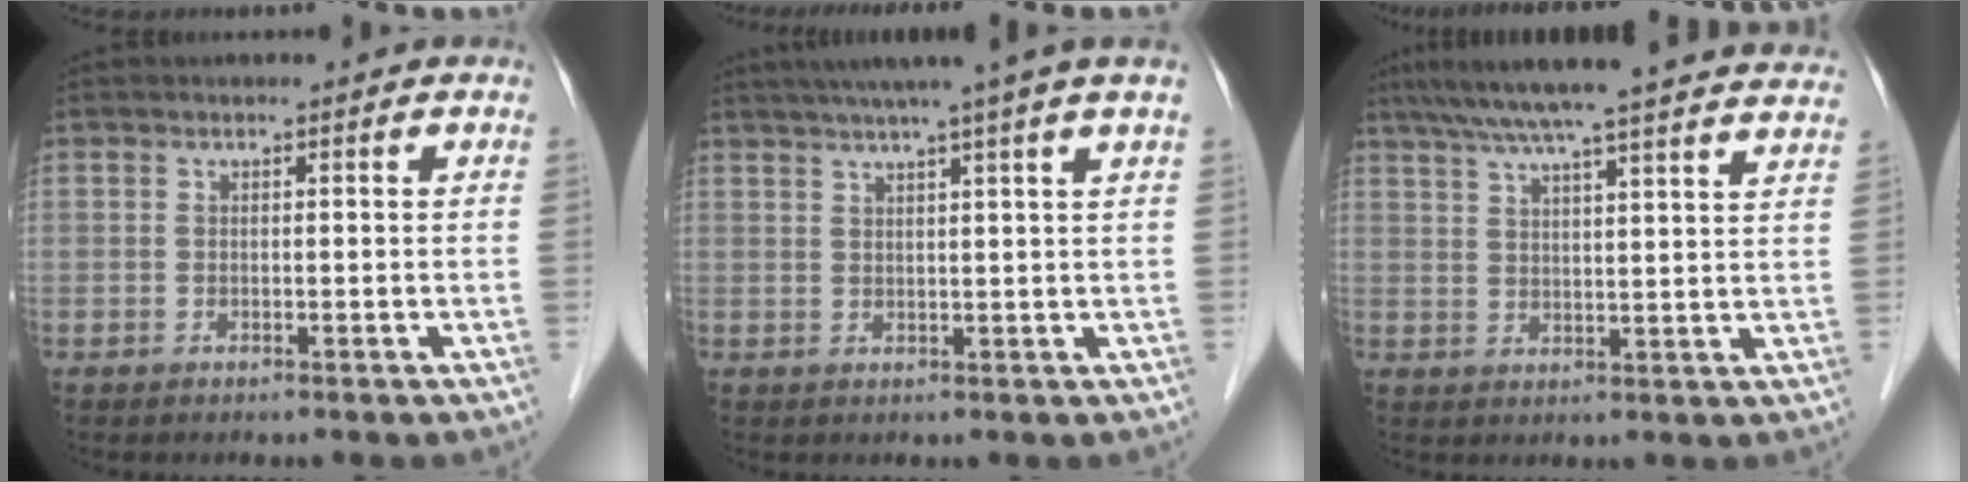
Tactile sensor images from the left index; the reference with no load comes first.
{"total": 8.8, "force": [6.7, -1.9, 5.4], "torque": [-0.076, 0.021, 0.080]}
{"total": 25.4, "force": [22.8, 1.2, 11.1], "torque": [-0.178, 0.002, 0.287]}